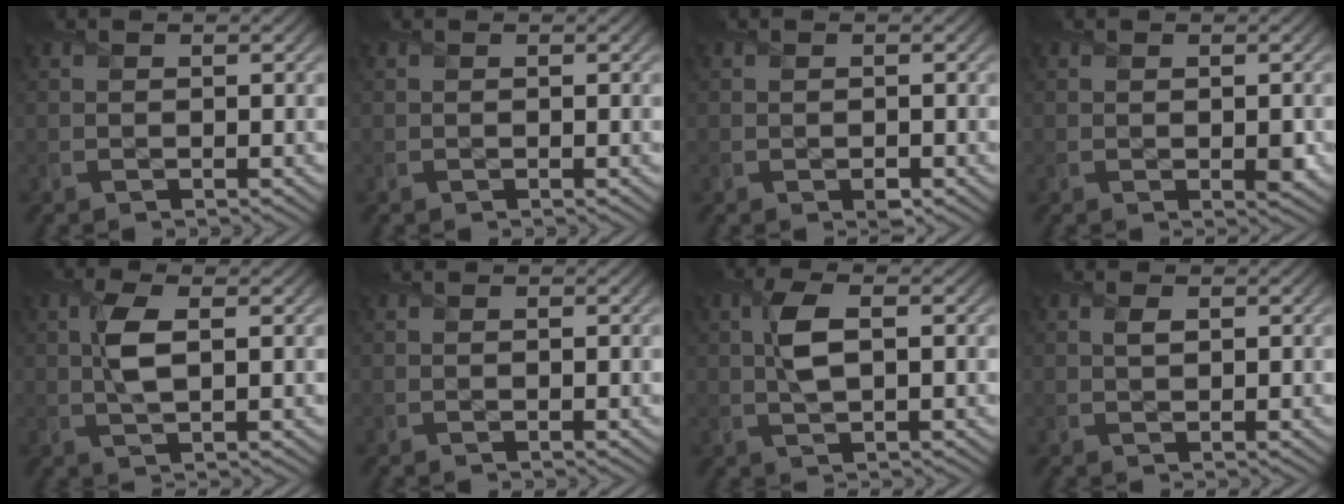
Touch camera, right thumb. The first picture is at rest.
{"total": 0.0}
{"total": 0.7, "force": [-0.5, 0.4, 0.4], "torque": [-0.003, -0.006, -0.006]}
{"total": 1.1, "force": [-0.2, 0.6, 1.0], "torque": [-0.007, -0.007, 0.002]}
{"total": 4.0, "force": [0.7, 1.5, 3.6], "torque": [-0.087, 0.003, 0.014]}
{"total": 0.0}
{"total": 4.2, "force": [0.7, 1.6, 3.8], "torque": [-0.087, 0.006, 0.013]}
{"total": 0.8, "force": [0.4, 0.4, 0.6], "torque": [-0.011, -0.003, 0.009]}